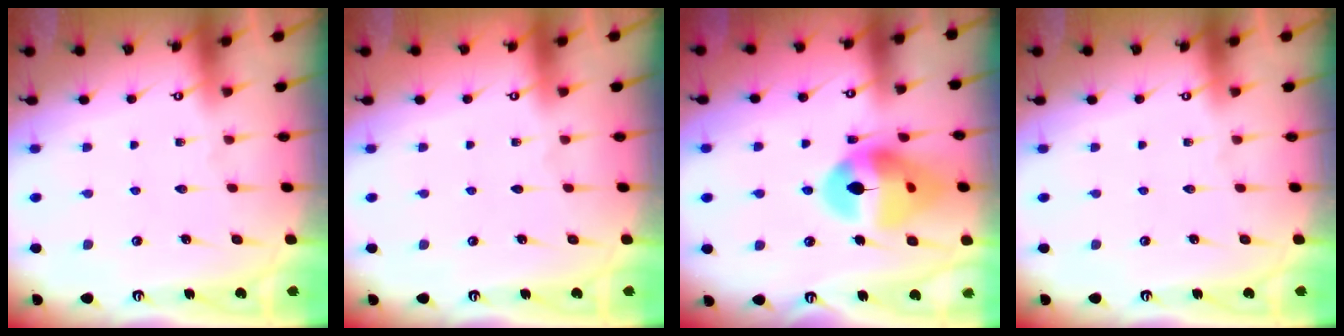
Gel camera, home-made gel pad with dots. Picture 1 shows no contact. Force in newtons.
{"total": 0.0}
{"total": 16.7, "press": 16.6, "slide": 2.1}
{"total": 0.0}